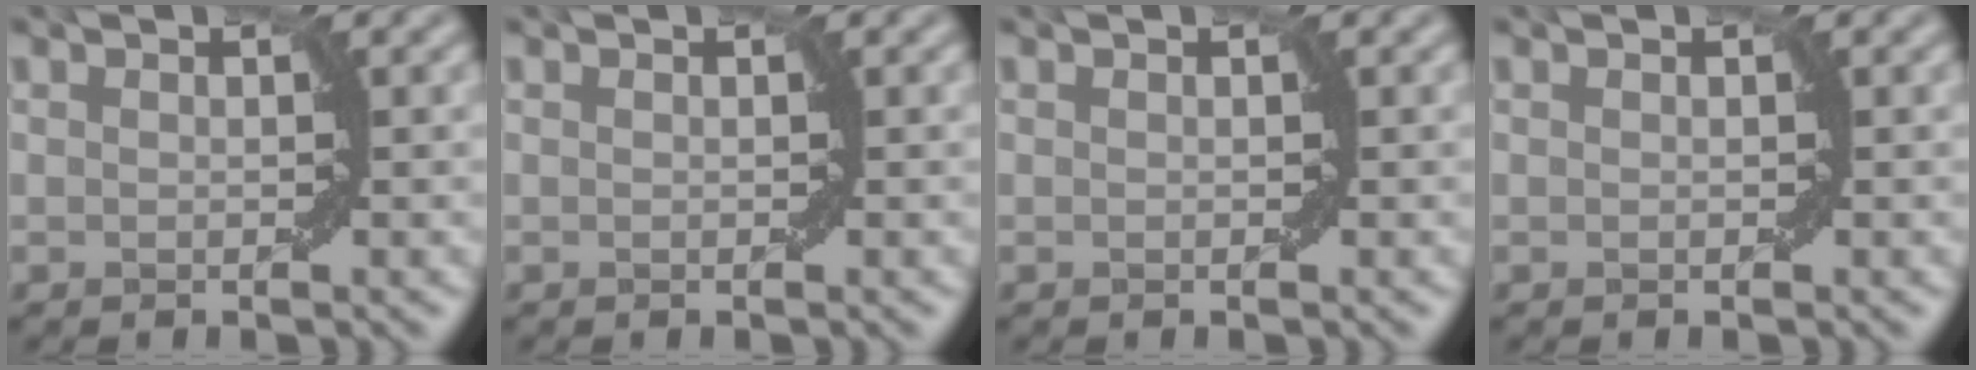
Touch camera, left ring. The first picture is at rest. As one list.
[{"total": 0.0}, {"total": 0.0}, {"total": 0.0}]